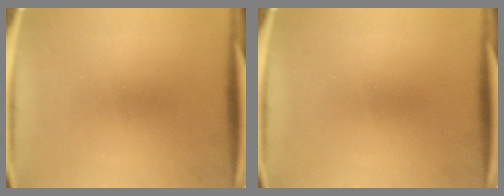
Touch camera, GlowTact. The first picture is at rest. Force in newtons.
{"total": 0.0}